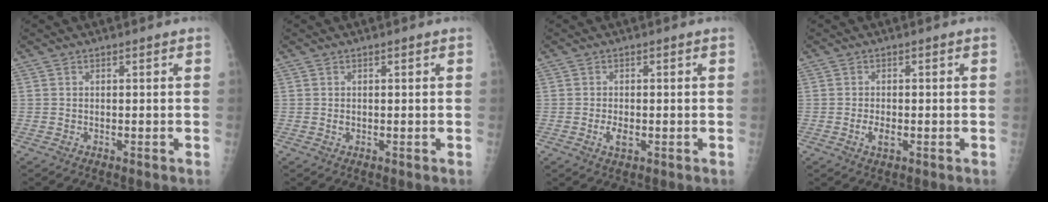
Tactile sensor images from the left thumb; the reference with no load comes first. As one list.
[{"total": 0.7, "force": [0.1, 0.5, 0.5], "torque": [-0.004, 0.000, 0.003]}, {"total": 2.5, "force": [-0.7, 1.4, 2.0], "torque": [-0.036, -0.001, -0.011]}, {"total": 2.4, "force": [-0.7, 1.2, 1.9], "torque": [-0.036, 0.000, -0.012]}]